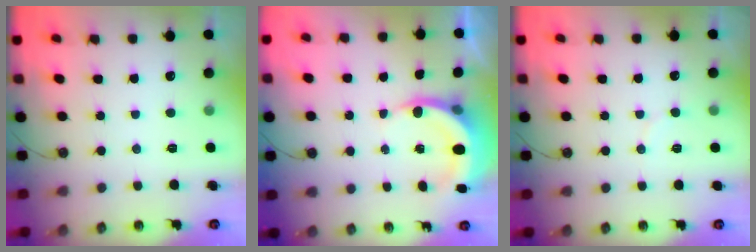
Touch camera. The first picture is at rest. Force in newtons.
{"total": 6.3, "press": 6.1, "slide": 1.4}
{"total": 3.0, "press": 3.0, "slide": 0.3}